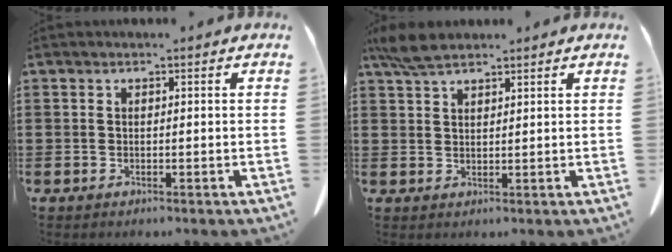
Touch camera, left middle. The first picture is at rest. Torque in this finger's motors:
{"motor_torque": [0.58, 0.31, 0.07, 0.09]}